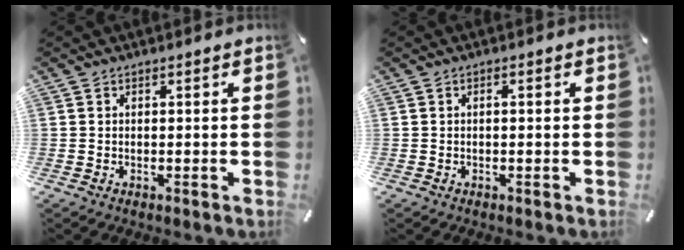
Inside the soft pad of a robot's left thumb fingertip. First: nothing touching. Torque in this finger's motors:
{"motor_torque": [0.08, -0.42, -0.04, 0.04, -0.07]}